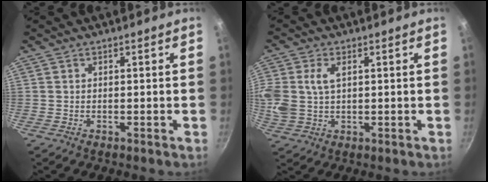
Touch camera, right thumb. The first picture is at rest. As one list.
[{"total": 11.1, "force": [2.4, 7.6, 7.7], "torque": [-0.175, 0.013, 0.048]}]